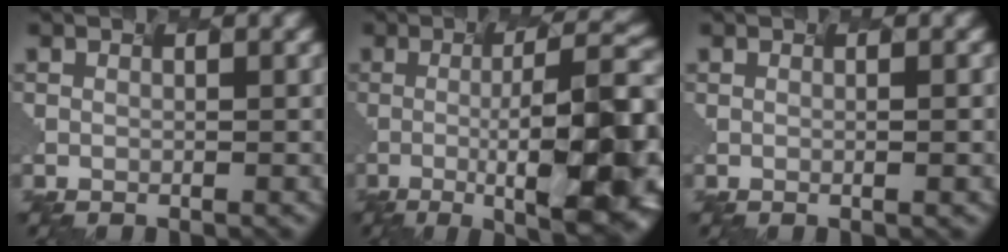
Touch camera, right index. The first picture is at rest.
{"total": 12.6, "force": [-2.0, 3.2, 12.0], "torque": [-0.140, 0.007, -0.022]}
{"total": 2.4, "force": [0.2, 1.2, 2.1], "torque": [0.001, 0.016, -0.013]}